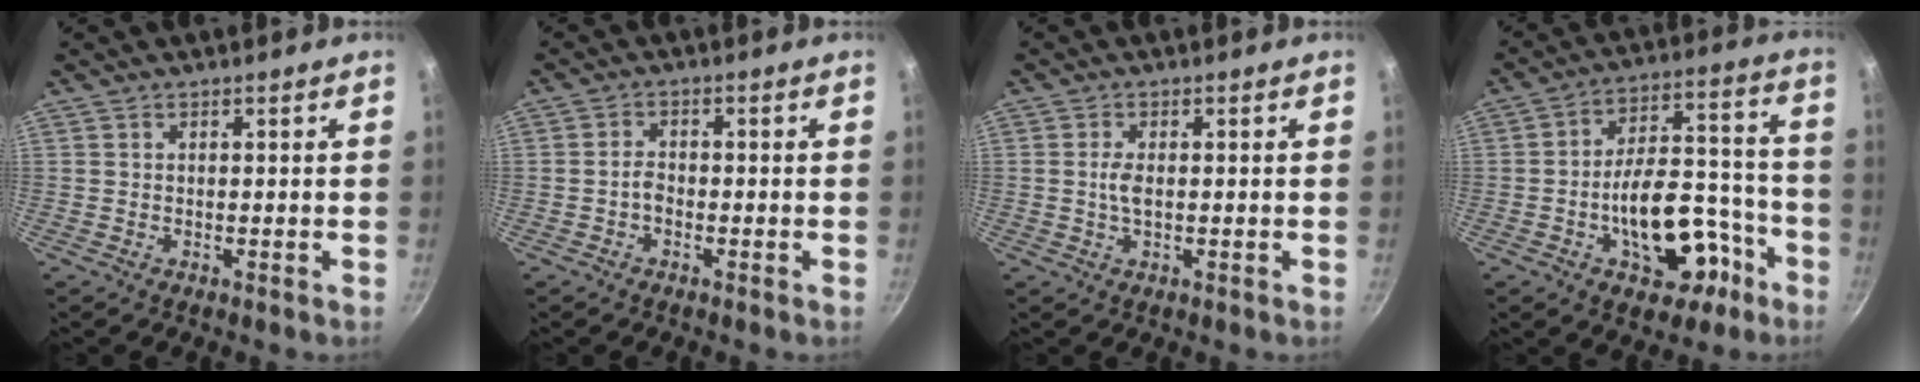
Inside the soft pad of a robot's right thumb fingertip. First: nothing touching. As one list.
[{"total": 2.2, "force": [-1.0, 1.4, 1.4], "torque": [-0.020, 0.017, -0.020]}, {"total": 2.7, "force": [0.0, 1.3, 2.4], "torque": [-0.050, 0.003, -0.003]}, {"total": 17.5, "force": [-7.2, 9.8, 12.6], "torque": [-0.143, 0.074, -0.091]}]